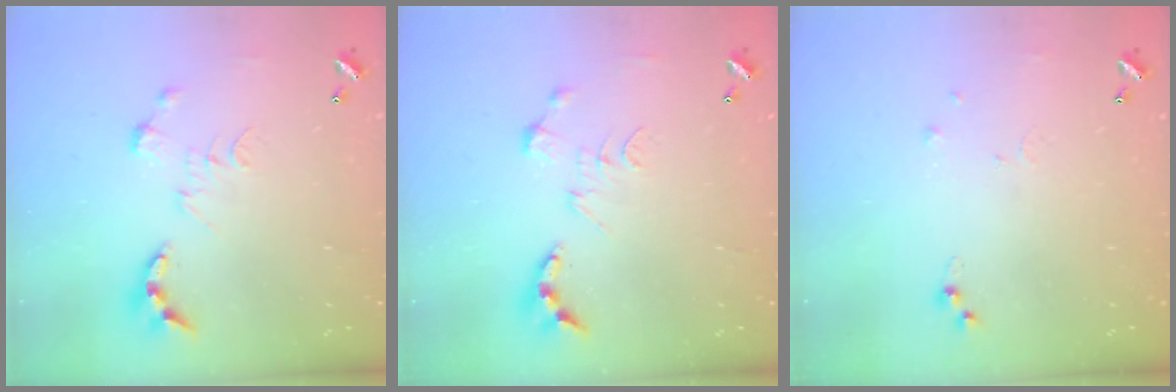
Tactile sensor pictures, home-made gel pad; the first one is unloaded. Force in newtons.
{"total": 0.0}
{"total": 5.1, "press": 5.1, "slide": 0.6}